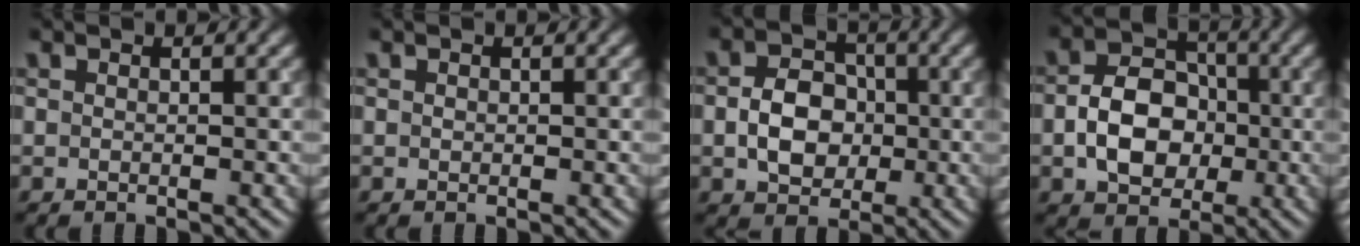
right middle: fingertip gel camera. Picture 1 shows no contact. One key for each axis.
{"total": 0.0}
{"total": 4.6, "fx": -0.6, "fy": 3.6, "fz": 2.8, "tx": -0.049, "ty": 0.001, "tz": -0.012}
{"total": 6.1, "fx": -1.1, "fy": 4.6, "fz": 3.9, "tx": -0.068, "ty": 0.002, "tz": -0.021}